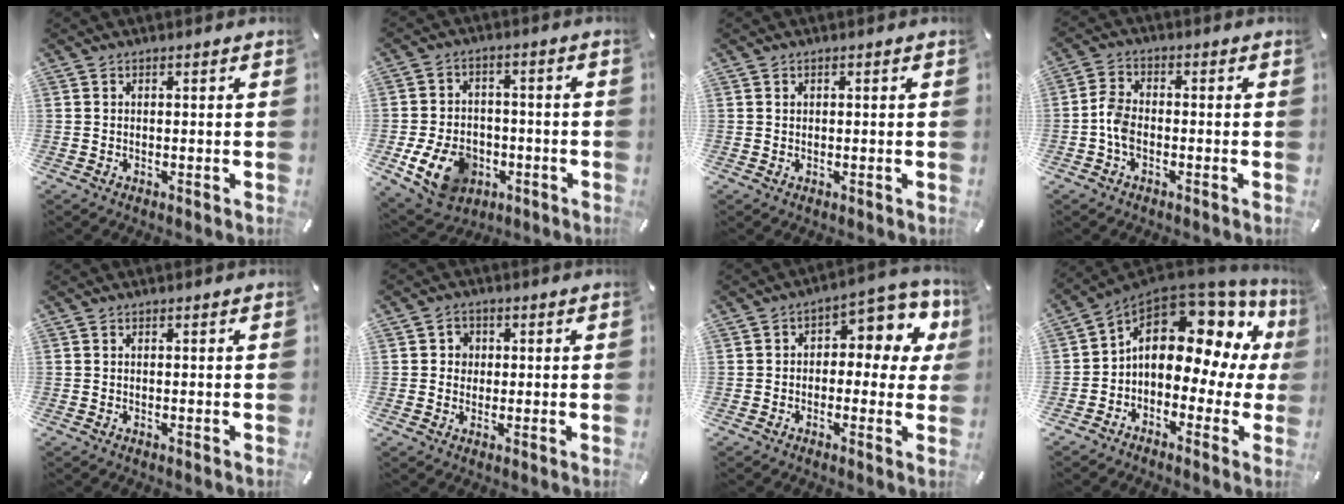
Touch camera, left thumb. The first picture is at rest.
{"total": 12.4, "force": [-4.7, 9.2, 6.9], "torque": [-0.140, 0.025, -0.083]}
{"total": 0.7, "force": [0.1, 0.6, 0.1], "torque": [0.007, 0.001, 0.000]}
{"total": 5.0, "force": [-1.7, 3.2, 3.4], "torque": [-0.076, 0.007, -0.034]}
{"total": 0.0}
{"total": 3.2, "force": [0.1, 3.2, 0.7], "torque": [-0.004, 0.005, -0.005]}
{"total": 8.6, "force": [2.1, 5.0, 6.7], "torque": [-0.080, -0.020, 0.030]}
{"total": 14.7, "force": [4.6, 9.4, 10.3], "torque": [-0.148, -0.041, 0.069]}